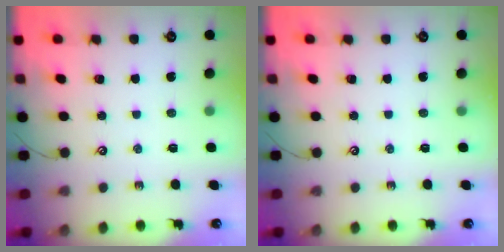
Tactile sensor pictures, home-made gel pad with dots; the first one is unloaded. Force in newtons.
{"total": 0.0}